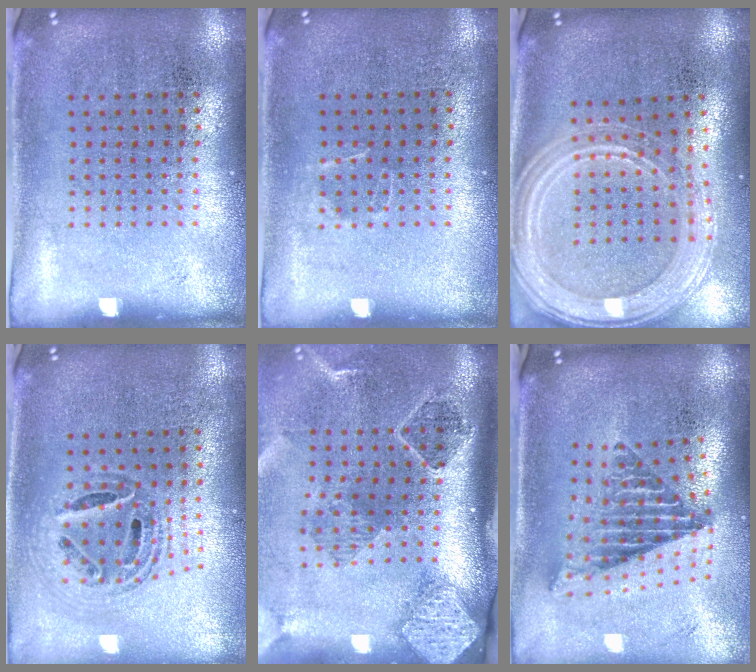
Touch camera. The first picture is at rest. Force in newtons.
{"total": 0.6, "press": 0.6, "slide": 0.2}
{"total": 2.3, "press": 2.0, "slide": 1.1}
{"total": 0.9, "press": 0.9, "slide": 0.2}
{"total": 2.8, "press": 2.0, "slide": 1.9}
{"total": 2.4, "press": 1.6, "slide": 1.9}